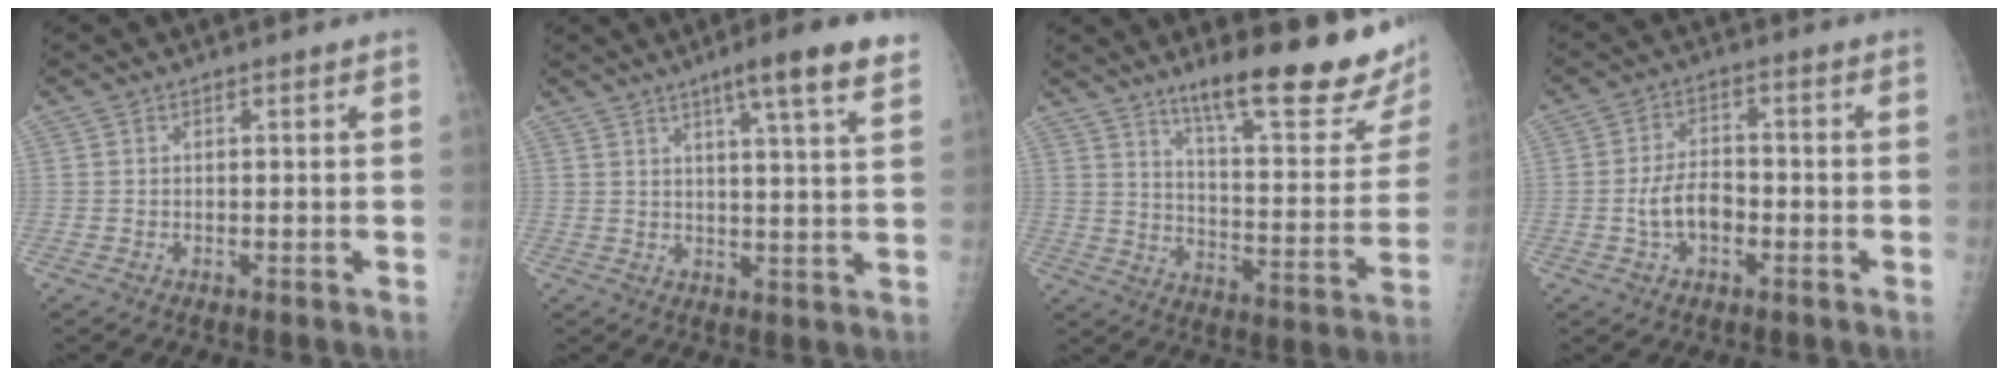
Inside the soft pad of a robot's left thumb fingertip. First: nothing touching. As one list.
[{"total": 10.7, "force": [6.8, 0.6, 8.2], "torque": [-0.112, -0.025, 0.087]}, {"total": 23.7, "force": [16.7, 4.9, 16.1], "torque": [-0.191, -0.094, 0.242]}, {"total": 6.3, "force": [-1.8, 3.9, 4.7], "torque": [-0.079, 0.022, -0.035]}]